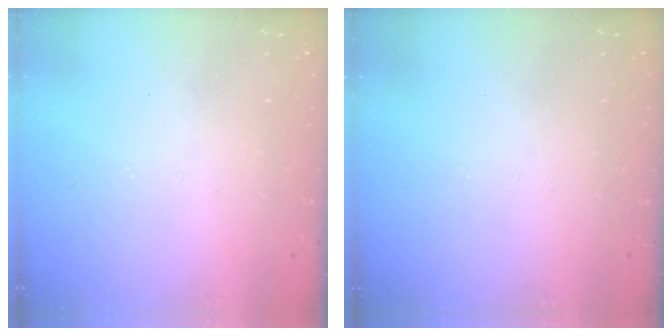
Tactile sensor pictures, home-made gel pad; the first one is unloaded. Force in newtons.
{"total": 0.0}